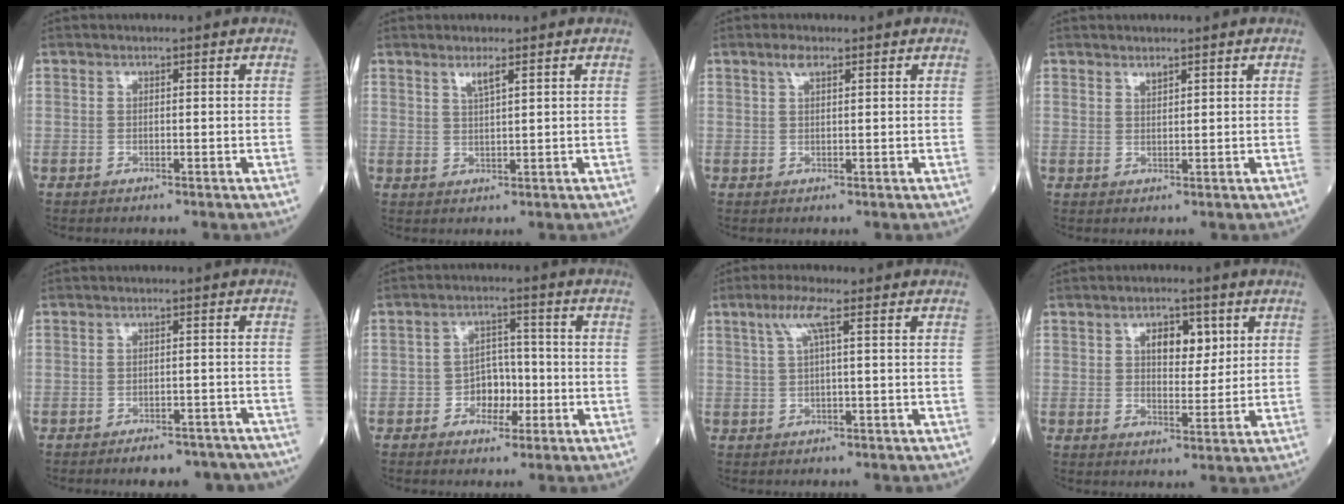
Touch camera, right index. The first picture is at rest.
{"total": 2.2, "force": [1.4, 0.1, 1.7], "torque": [-0.038, -0.001, 0.028]}
{"total": 1.8, "force": [1.2, 0.5, 1.3], "torque": [-0.028, 0.007, 0.022]}
{"total": 1.1, "force": [1.0, 0.3, 0.5], "torque": [-0.010, -0.002, 0.019]}
{"total": 8.2, "force": [-7.3, 2.8, 2.5], "torque": [-0.014, 0.009, -0.084]}
{"total": 5.0, "force": [-1.7, 3.4, 3.3], "torque": [-0.047, 0.013, -0.028]}
{"total": 3.6, "force": [1.3, -0.1, 3.3], "torque": [-0.074, 0.015, 0.029]}
{"total": 5.6, "force": [2.0, 3.0, 4.2], "torque": [-0.062, 0.007, 0.033]}